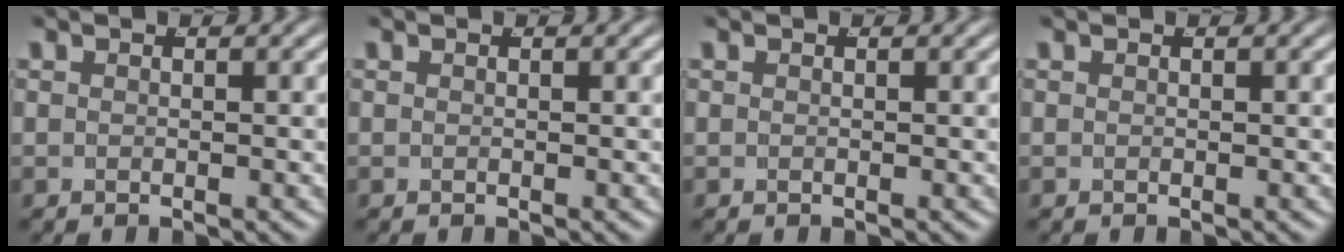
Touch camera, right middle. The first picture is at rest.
{"total": 0.0}
{"total": 0.0}
{"total": 0.0}